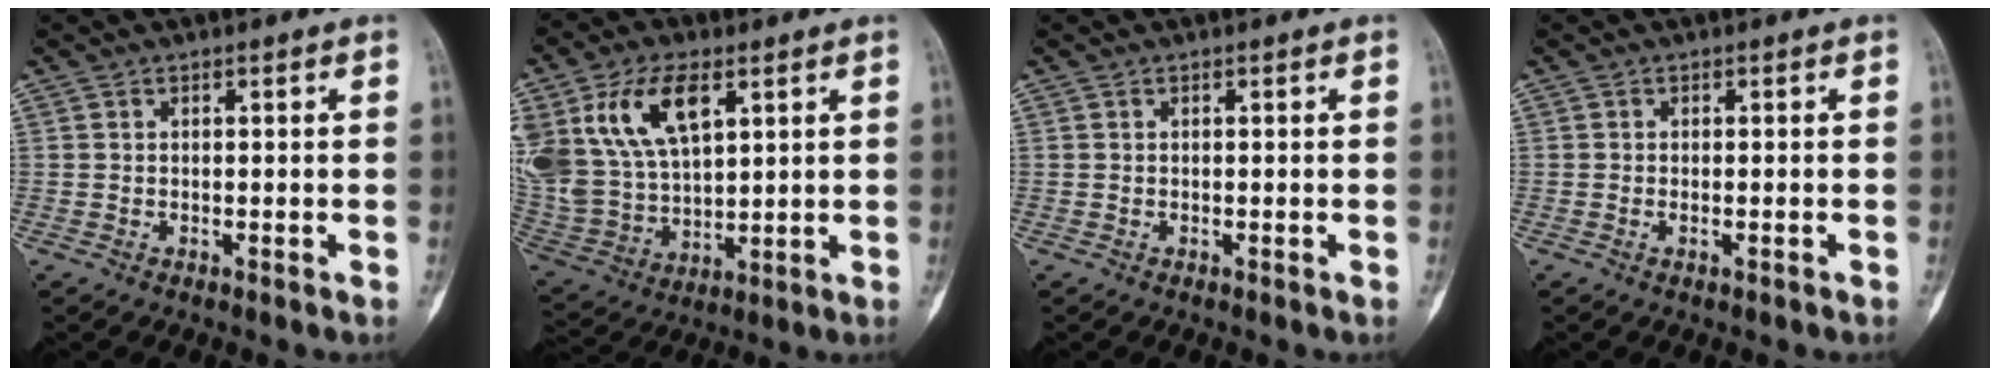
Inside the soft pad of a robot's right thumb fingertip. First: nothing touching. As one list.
[{"total": 19.1, "force": [8.1, 10.8, 13.5], "torque": [-0.268, -0.018, 0.164]}, {"total": 0.0}, {"total": 0.8, "force": [-0.3, 0.2, 0.7], "torque": [-0.015, 0.003, -0.004]}]